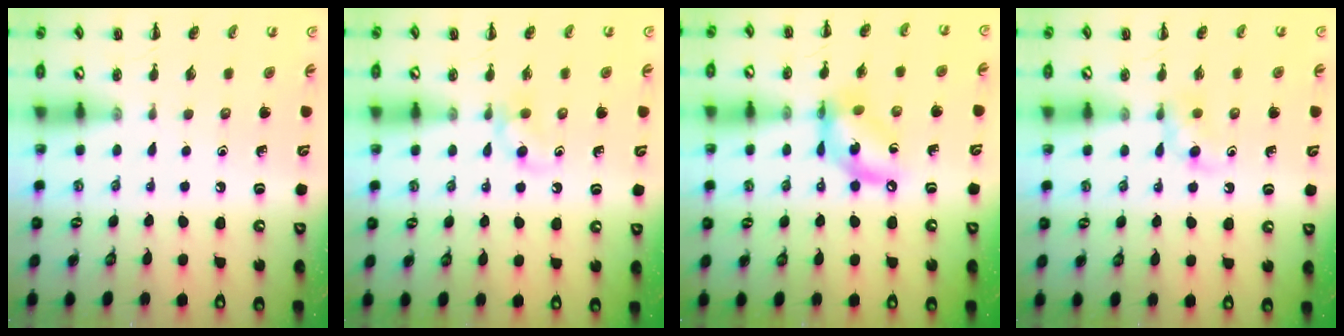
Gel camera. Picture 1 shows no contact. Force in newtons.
{"total": 4.6, "press": 4.2, "slide": 1.9}
{"total": 12.1, "press": 11.7, "slide": 3.0}
{"total": 3.9, "press": 3.7, "slide": 1.1}